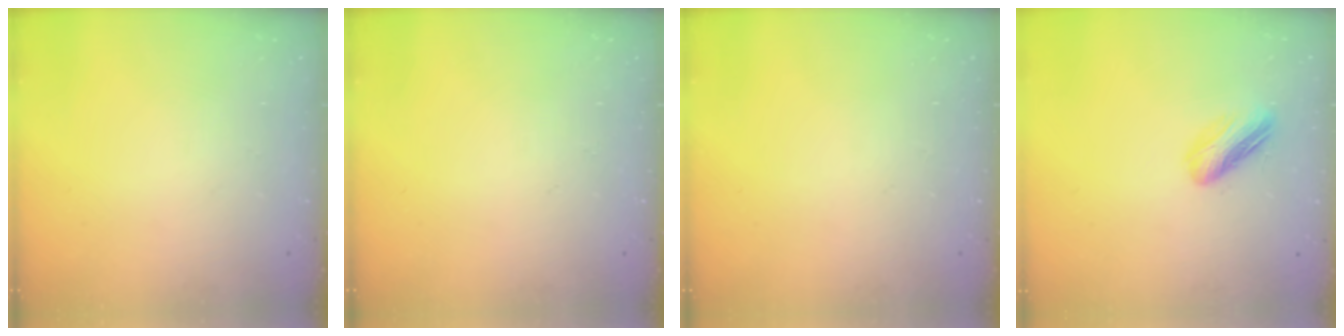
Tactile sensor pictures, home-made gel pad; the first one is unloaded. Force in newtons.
{"total": 0.0}
{"total": 0.0}
{"total": 5.9, "press": 5.9, "slide": 0.5}